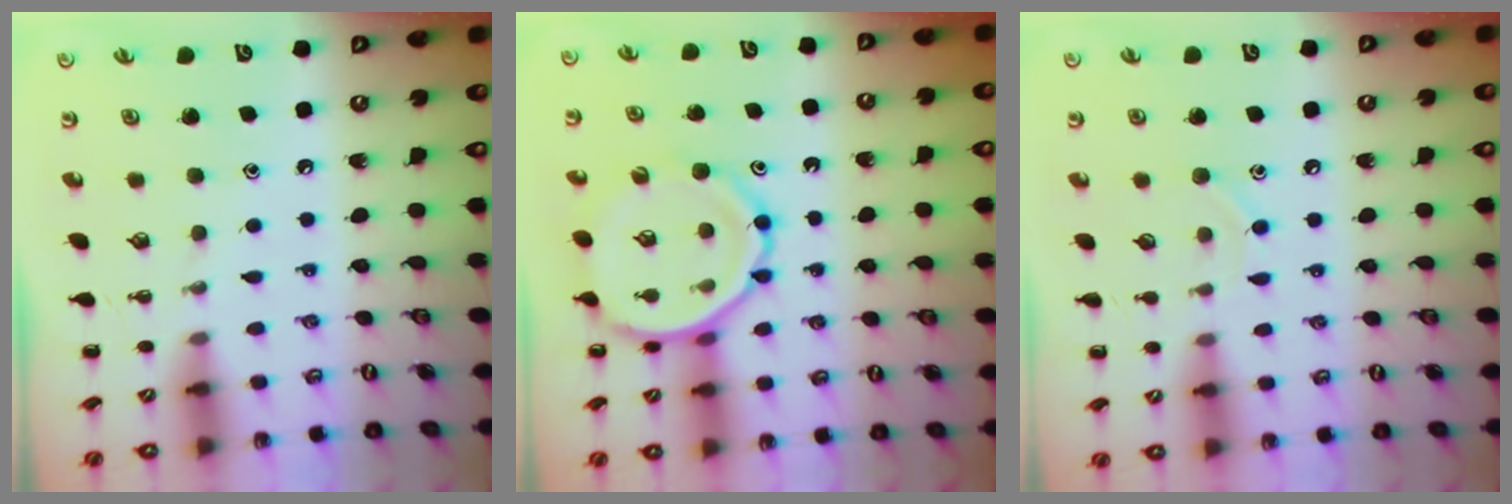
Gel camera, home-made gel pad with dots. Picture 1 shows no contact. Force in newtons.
{"total": 10.8, "press": 10.4, "slide": 2.8}
{"total": 4.9, "press": 4.6, "slide": 1.5}